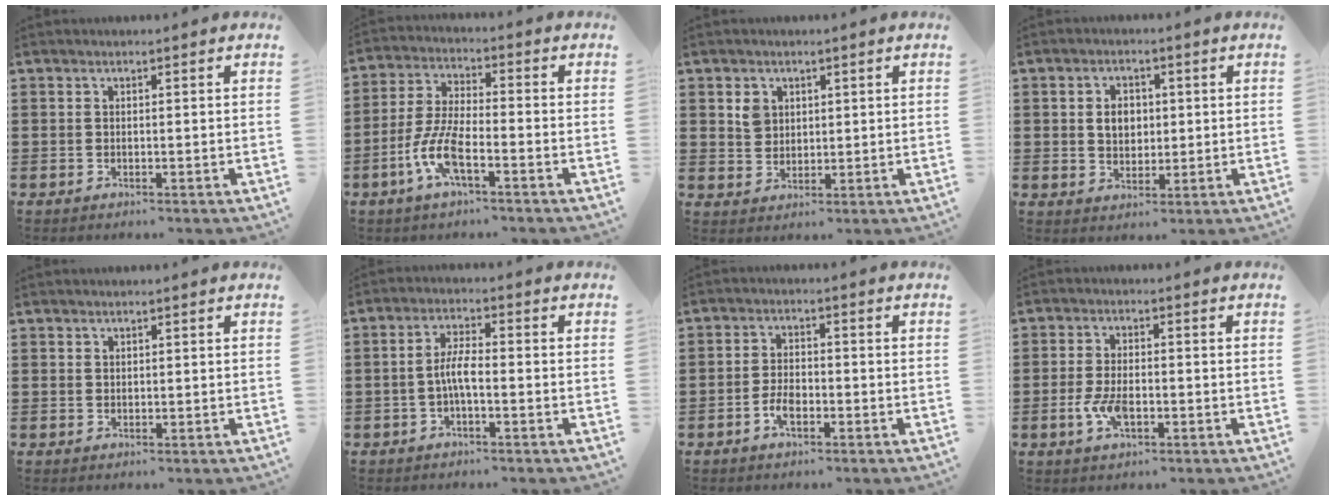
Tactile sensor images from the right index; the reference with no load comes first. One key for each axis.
{"total": 7.6, "fx": -3.6, "fy": 2.0, "fz": 6.4, "tx": -0.159, "ty": -0.015, "tz": -0.077}
{"total": 3.1, "fx": 1.4, "fy": 2.5, "fz": 1.0, "tx": -0.029, "ty": 0.009, "tz": 0.026}
{"total": 3.7, "fx": 0.3, "fy": 2.7, "fz": 2.5, "tx": -0.050, "ty": 0.005, "tz": 0.000}
{"total": 0.8, "fx": 0.6, "fy": 0.5, "fz": 0.1, "tx": -0.004, "ty": 0.001, "tz": 0.012}
{"total": 4.1, "fx": -1.2, "fy": 0.8, "fz": 3.8, "tx": -0.084, "ty": -0.003, "tz": -0.026}
{"total": 3.4, "fx": -1.6, "fy": 1.6, "fz": 2.6, "tx": -0.061, "ty": -0.001, "tz": -0.033}
{"total": 4.7, "fx": -1.5, "fy": 2.2, "fz": 3.9, "tx": -0.087, "ty": -0.001, "tz": -0.030}